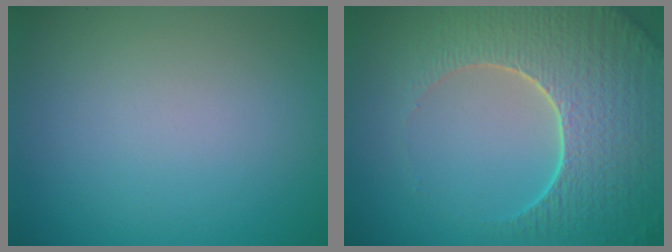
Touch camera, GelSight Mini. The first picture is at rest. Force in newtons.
{"total": 8.0, "press": 6.2, "slide": 5.2}